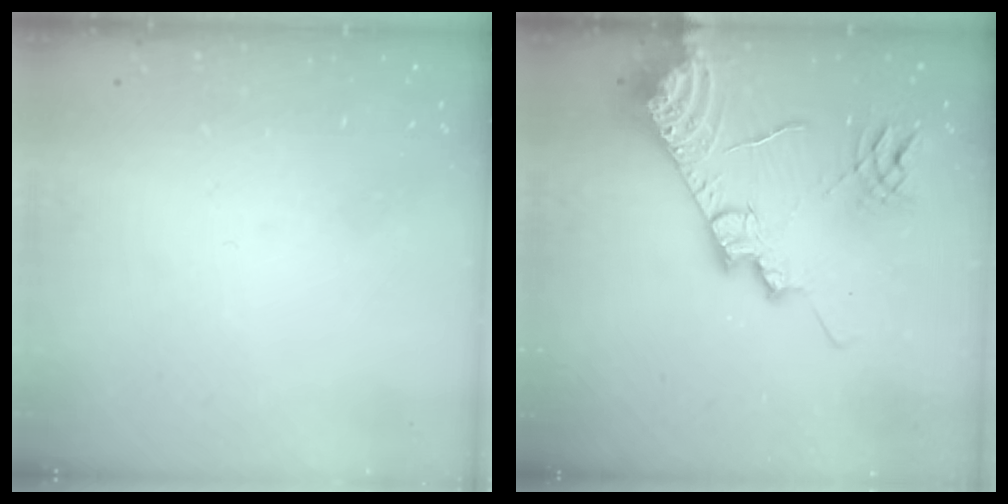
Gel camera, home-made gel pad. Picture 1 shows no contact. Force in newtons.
{"total": 18.3, "press": 18.1, "slide": 2.2}